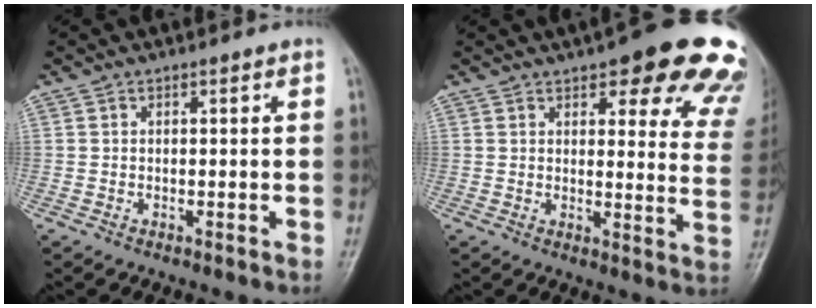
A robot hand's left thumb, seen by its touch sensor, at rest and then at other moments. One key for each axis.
{"total": 20.3, "fx": 13.4, "fy": 6.4, "fz": 13.9, "tx": -0.123, "ty": -0.049, "tz": 0.144}